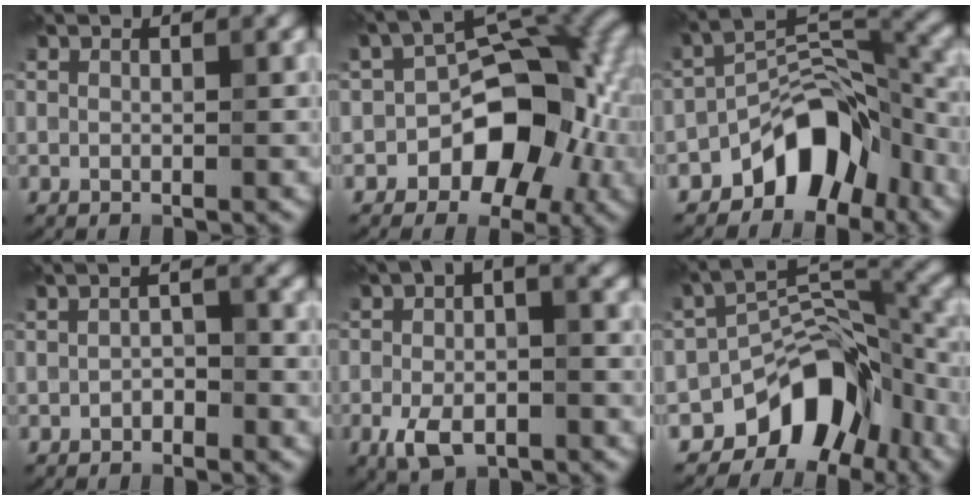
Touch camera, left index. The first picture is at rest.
{"total": 9.9, "force": [-3.0, 6.2, 7.1], "torque": [-0.084, 0.009, -0.050]}
{"total": 8.4, "force": [-5.1, 4.6, 4.8], "torque": [-0.053, 0.010, -0.091]}
{"total": 1.4, "force": [-0.8, 0.6, 0.9], "torque": [-0.019, 0.007, -0.015]}
{"total": 6.4, "force": [-1.8, 3.3, 5.1], "torque": [-0.102, -0.003, -0.036]}
{"total": 9.3, "force": [-5.5, 5.3, 5.2], "torque": [-0.056, 0.005, -0.099]}